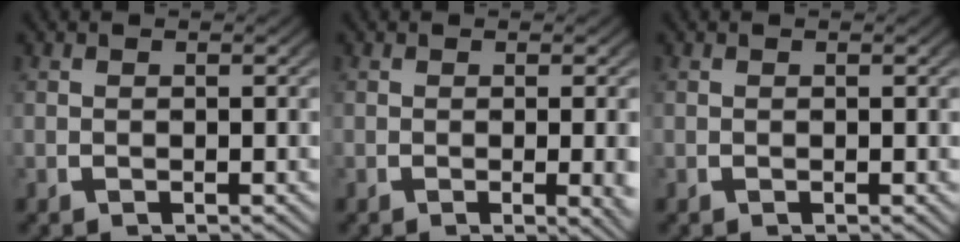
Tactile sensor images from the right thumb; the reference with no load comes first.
{"total": 2.4, "force": [-0.1, 0.4, 2.4], "torque": [-0.027, -0.004, -0.001]}
{"total": 0.0}